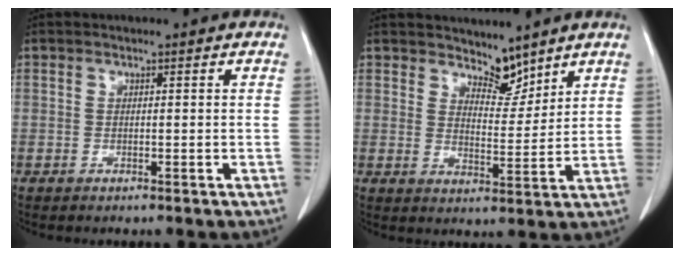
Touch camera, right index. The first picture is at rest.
{"total": 4.8, "force": [4.3, 1.6, 1.3], "torque": [-0.016, -0.007, 0.076]}